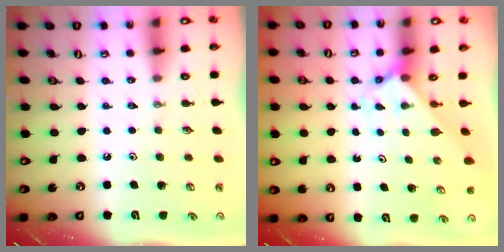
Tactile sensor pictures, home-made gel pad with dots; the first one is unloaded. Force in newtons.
{"total": 2.3, "press": 2.3, "slide": 0.3}